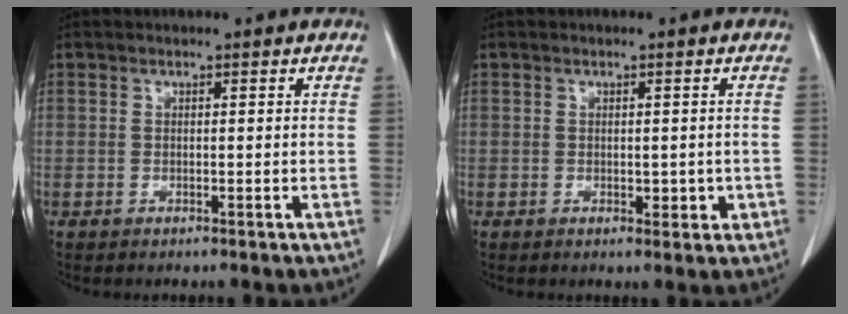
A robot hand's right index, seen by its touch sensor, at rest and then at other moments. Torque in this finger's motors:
{"motor_torque": [0.01, 0.10, 0.11, 0.01]}